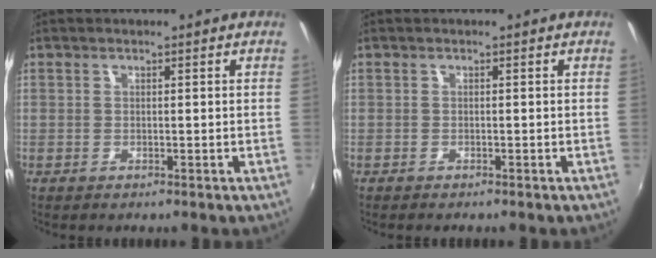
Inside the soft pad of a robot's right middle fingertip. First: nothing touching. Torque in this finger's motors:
{"motor_torque": [-0.41, -0.01, -0.02, -0.01]}